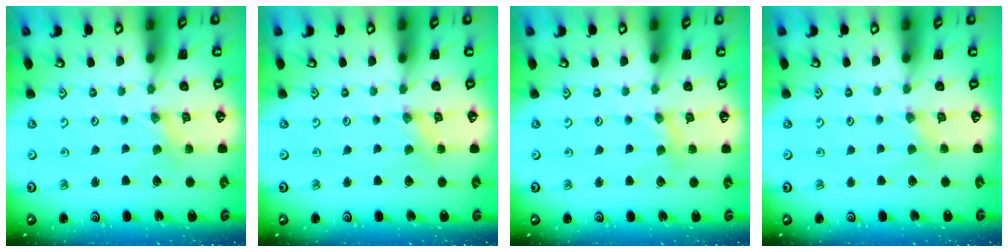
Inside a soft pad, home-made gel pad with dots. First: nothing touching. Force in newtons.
{"total": 0.9, "press": 0.9, "slide": 0.1}
{"total": 2.9, "press": 2.9, "slide": 0.4}
{"total": 2.4, "press": 2.4, "slide": 0.4}